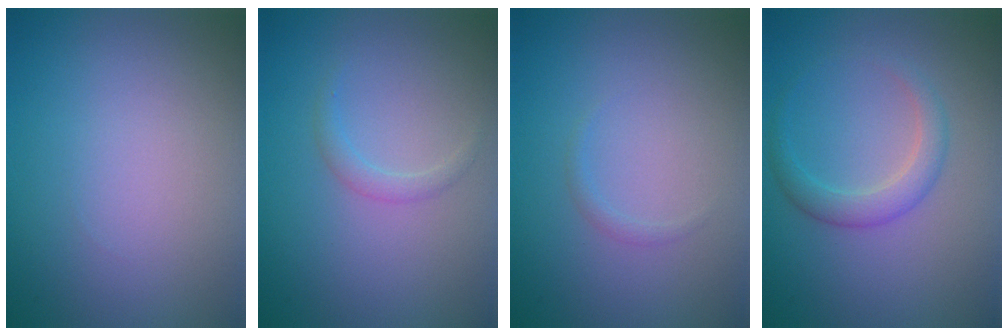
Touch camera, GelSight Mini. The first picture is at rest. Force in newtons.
{"total": 1.1, "press": 1.1, "slide": 0.2}
{"total": 0.6, "press": 0.6, "slide": 0.1}
{"total": 2.4, "press": 2.4, "slide": 0.1}